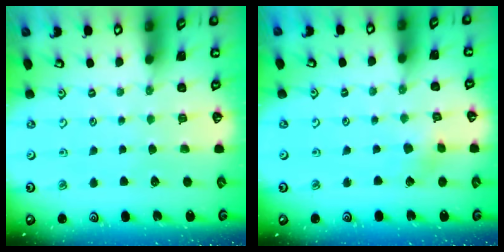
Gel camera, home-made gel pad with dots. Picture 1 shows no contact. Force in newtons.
{"total": 2.7, "press": 2.7, "slide": 0.3}